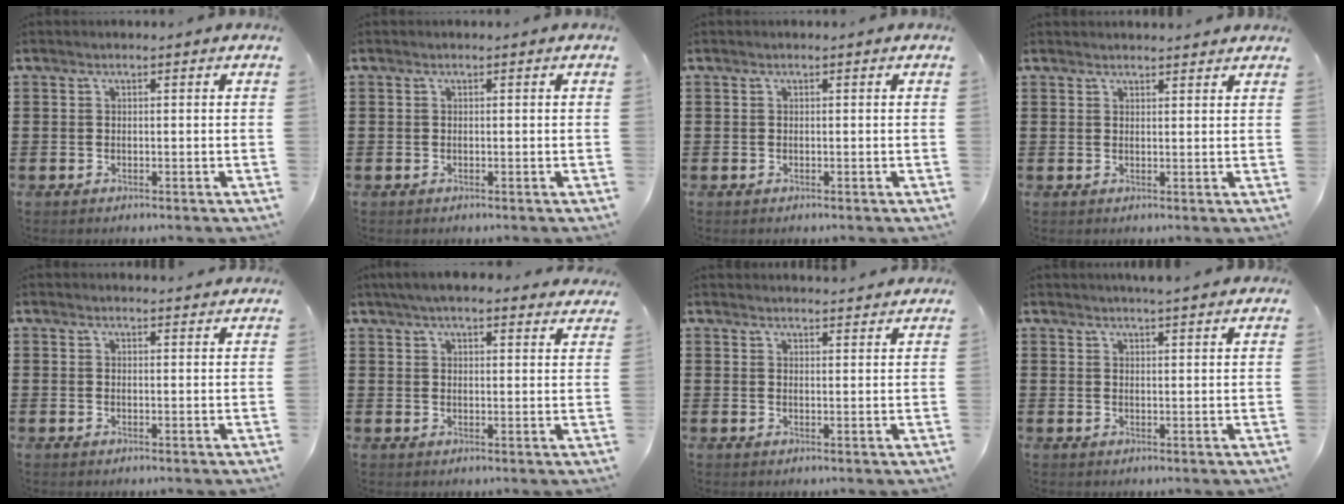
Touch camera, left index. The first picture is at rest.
{"total": 0.0}
{"total": 0.0}
{"total": 1.7, "force": [1.7, 0.1, 0.2], "torque": [-0.008, 0.002, 0.033]}
{"total": 1.7, "force": [1.7, 0.0, 0.2], "torque": [-0.007, 0.000, 0.033]}
{"total": 4.8, "force": [4.4, 0.7, 1.8], "torque": [-0.046, -0.006, 0.080]}
{"total": 2.5, "force": [2.5, -0.1, 0.0], "torque": [-0.008, -0.007, 0.049]}
{"total": 2.6, "force": [2.5, -0.3, 0.7], "torque": [-0.019, -0.005, 0.048]}